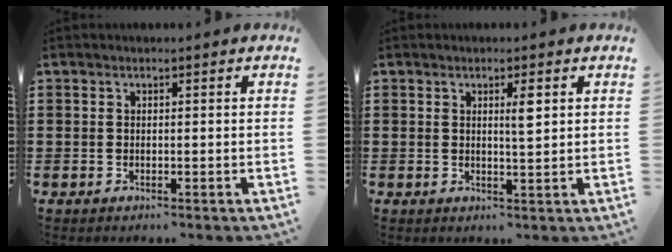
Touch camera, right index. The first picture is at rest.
{"total": 2.8, "force": [1.0, 0.5, 2.6], "torque": [-0.045, 0.001, 0.012]}